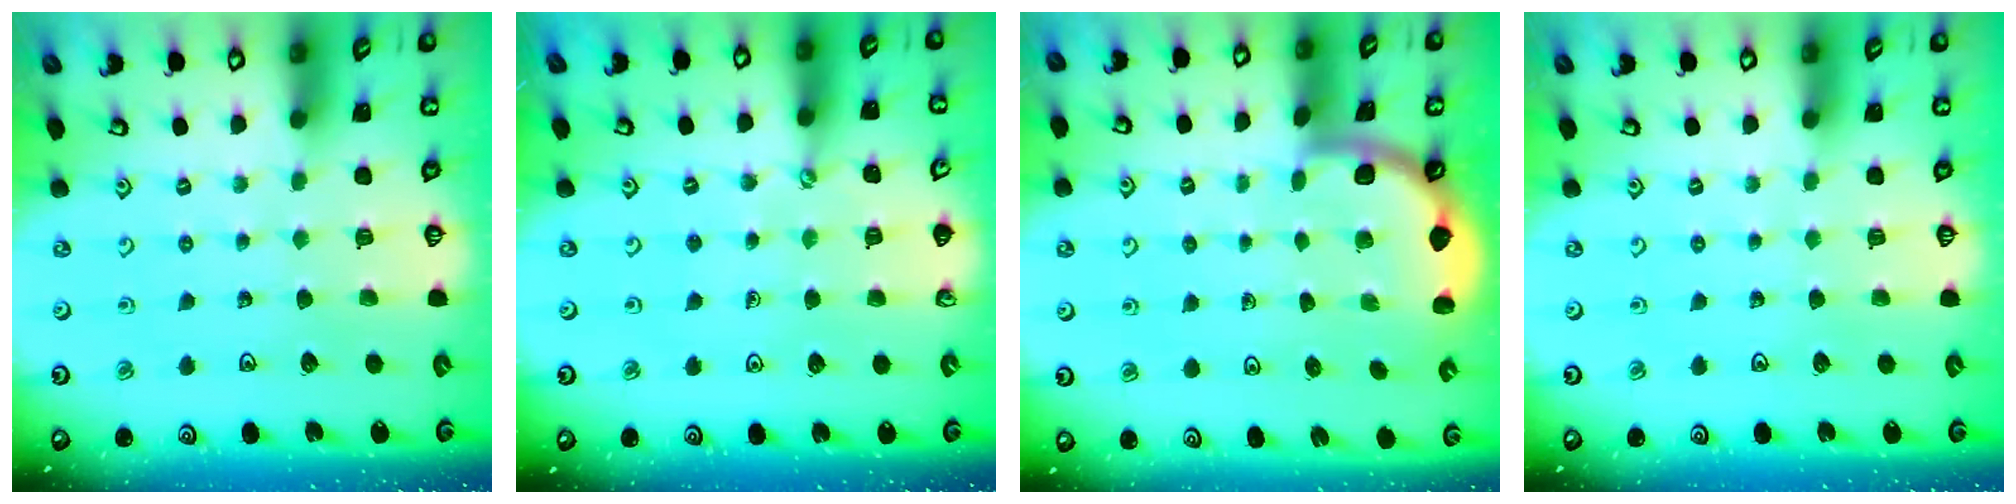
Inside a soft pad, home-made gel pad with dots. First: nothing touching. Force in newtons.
{"total": 0.9, "press": 0.9, "slide": 0.1}
{"total": 1.7, "press": 1.7, "slide": 0.1}
{"total": 0.0}